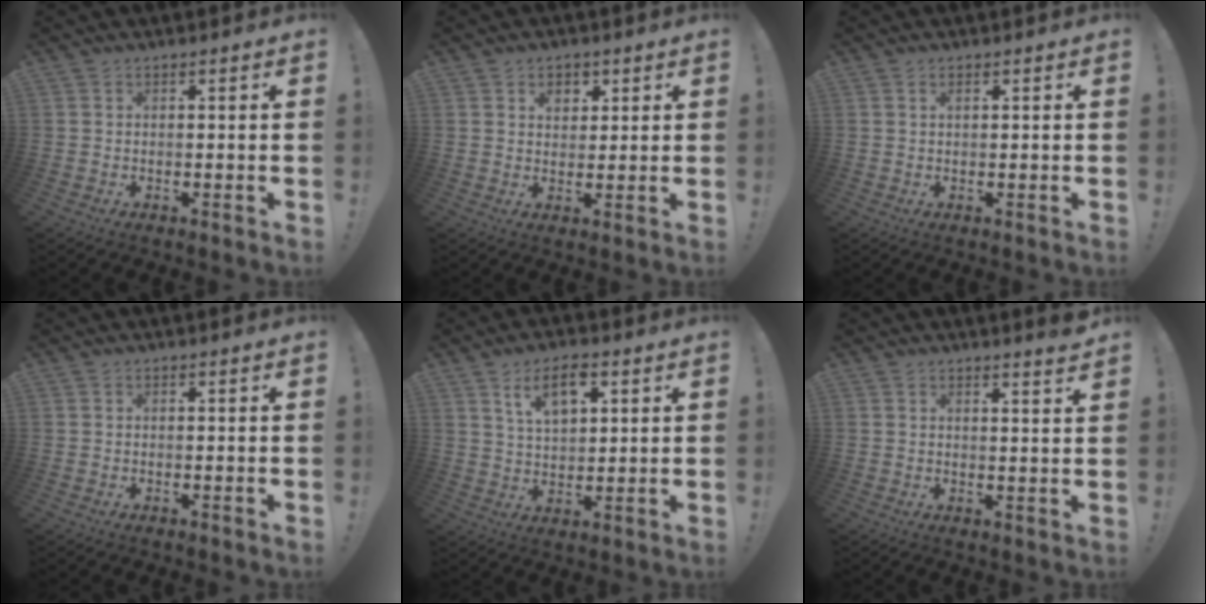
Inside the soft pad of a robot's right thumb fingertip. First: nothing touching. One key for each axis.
{"total": 4.7, "fx": 2.3, "fy": 3.6, "fz": 1.9, "tx": -0.018, "ty": -0.009, "tz": 0.038}
{"total": 1.1, "fx": 0.6, "fy": 0.3, "fz": 0.8, "tx": -0.010, "ty": -0.002, "tz": 0.009}
{"total": 0.0}
{"total": 9.1, "fx": 4.6, "fy": 4.6, "fz": 6.4, "tx": -0.103, "ty": -0.007, "tz": 0.082}
{"total": 3.1, "fx": 2.4, "fy": -0.2, "fz": 1.8, "tx": -0.019, "ty": -0.023, "tz": 0.038}